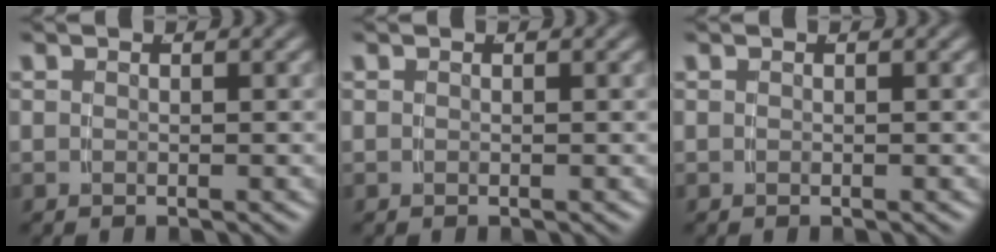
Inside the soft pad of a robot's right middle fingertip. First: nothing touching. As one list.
[{"total": 0.0}, {"total": 0.0}]